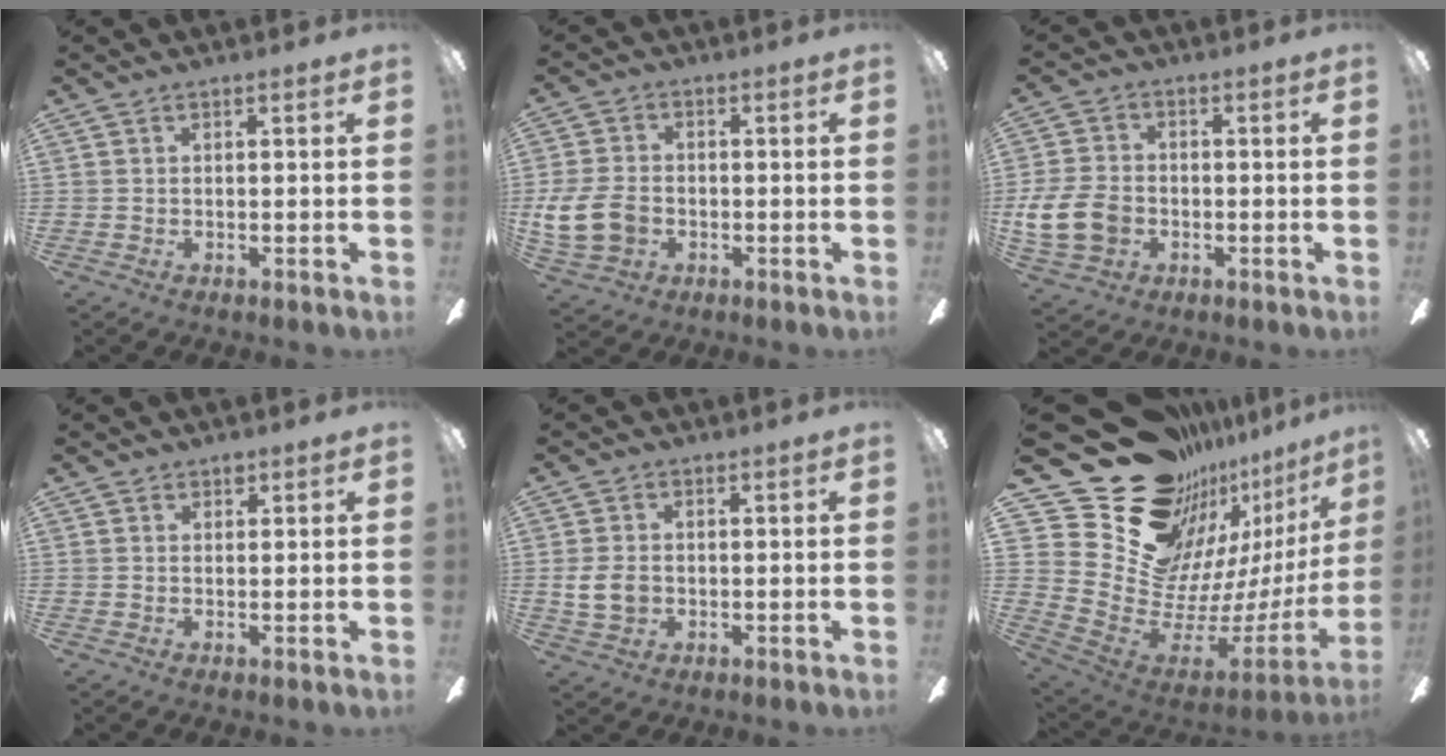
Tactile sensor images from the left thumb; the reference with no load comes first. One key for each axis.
{"total": 10.7, "fx": -2.1, "fy": 8.2, "fz": 6.5, "tx": -0.154, "ty": 0.020, "tz": -0.036}
{"total": 11.4, "fx": -2.6, "fy": 8.7, "fz": 6.9, "tx": -0.149, "ty": 0.022, "tz": -0.044}
{"total": 1.4, "fx": 0.9, "fy": 0.9, "fz": 0.3, "tx": 0.000, "ty": 0.000, "tz": 0.015}
{"total": 6.2, "fx": -0.2, "fy": 4.7, "fz": 4.1, "tx": -0.101, "ty": 0.004, "tz": -0.006}
{"total": 25.8, "fx": 18.1, "fy": 15.0, "fz": 10.6, "tx": -0.167, "ty": -0.164, "tz": 0.380}